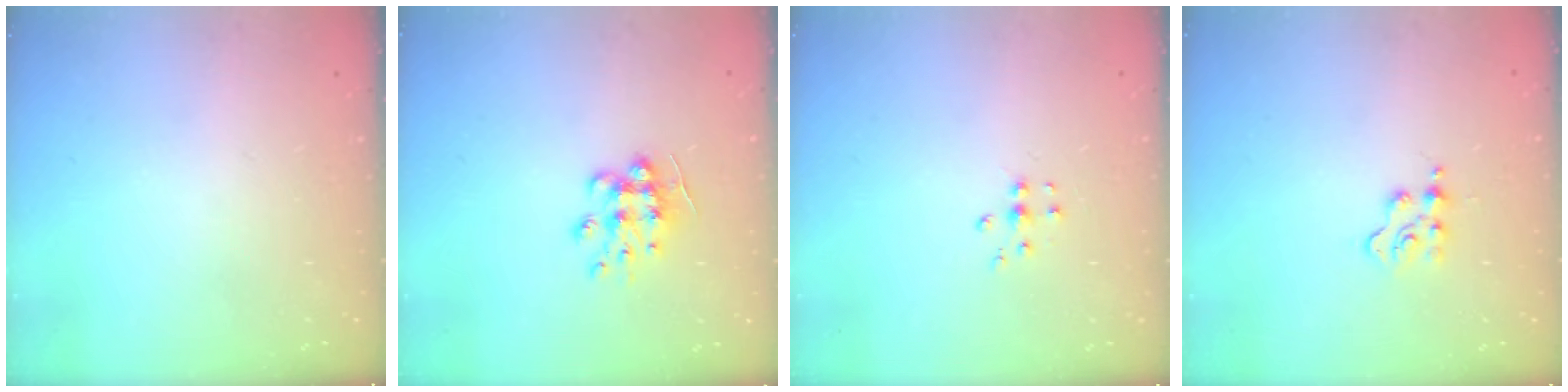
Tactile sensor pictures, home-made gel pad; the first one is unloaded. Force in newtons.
{"total": 9.5, "press": 9.5, "slide": 0.7}
{"total": 5.4, "press": 5.3, "slide": 0.7}
{"total": 3.2, "press": 3.2, "slide": 0.4}